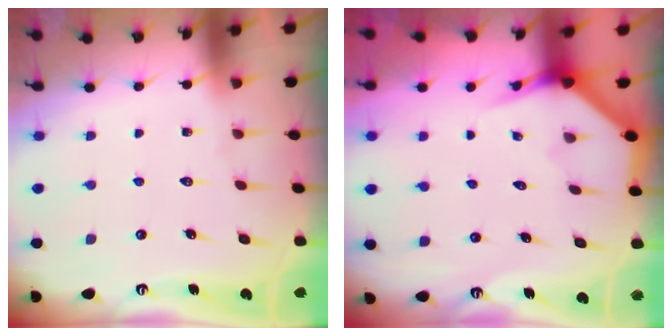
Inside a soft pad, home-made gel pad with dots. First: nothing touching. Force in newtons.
{"total": 3.7, "press": 3.7, "slide": 0.3}